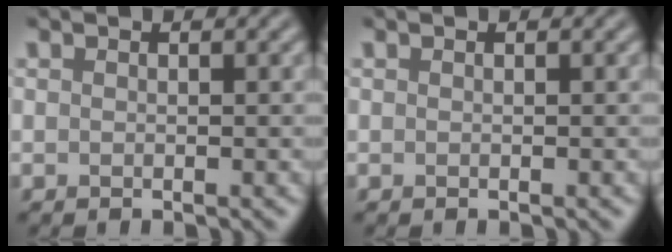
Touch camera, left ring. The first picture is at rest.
{"total": 0.0}